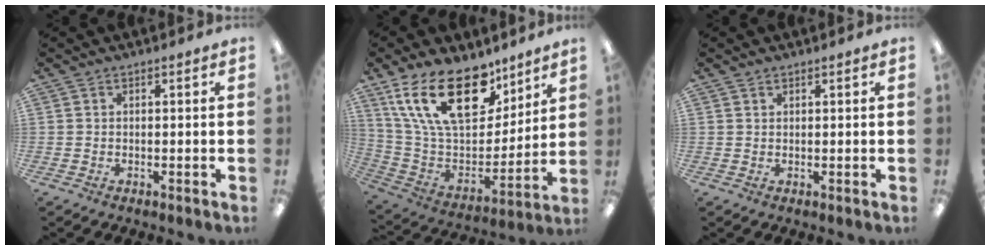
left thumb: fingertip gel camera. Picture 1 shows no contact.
{"total": 24.0, "force": [13.8, 12.6, 15.0], "torque": [-0.281, -0.075, 0.246]}
{"total": 0.9, "force": [0.7, 0.5, 0.2], "torque": [-0.005, 0.001, 0.014]}